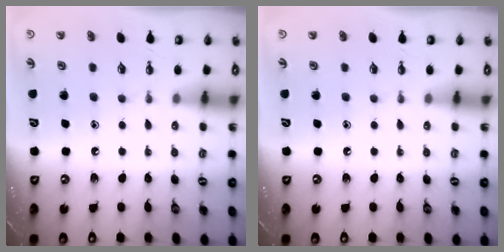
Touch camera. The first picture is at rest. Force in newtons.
{"total": 0.0}